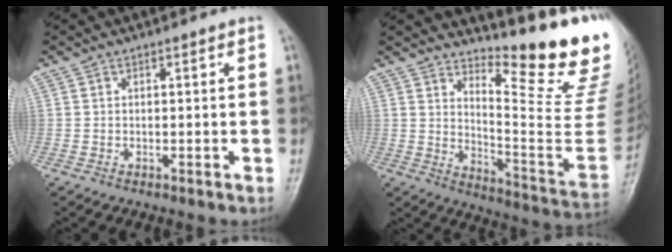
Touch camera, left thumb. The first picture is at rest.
{"total": 19.1, "force": [15.0, 2.5, 11.6], "torque": [-0.139, -0.163, 0.213]}